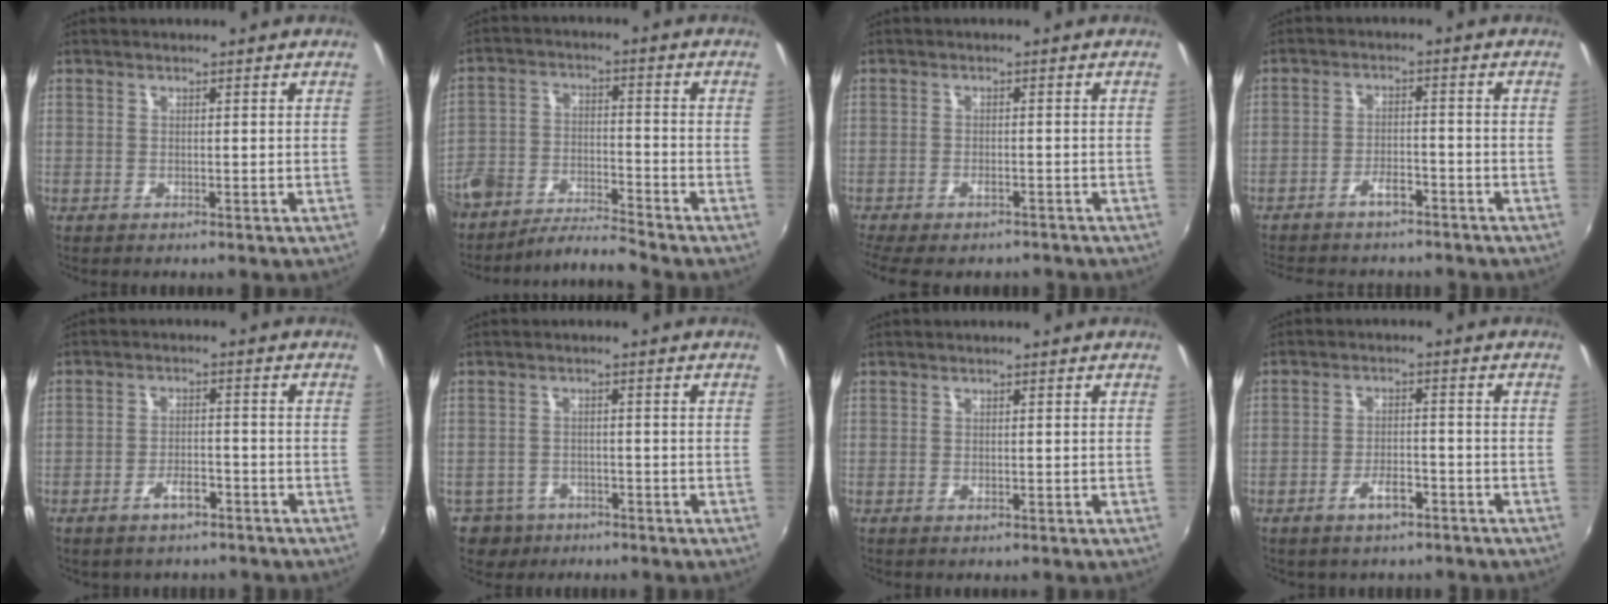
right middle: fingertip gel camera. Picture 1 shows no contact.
{"total": 6.9, "force": [-6.4, 1.4, 2.3], "torque": [-0.060, 0.006, -0.129]}
{"total": 7.2, "force": [-5.8, 2.4, 3.5], "torque": [-0.085, -0.025, -0.090]}
{"total": 7.5, "force": [-6.3, 2.6, 3.2], "torque": [-0.080, 0.005, -0.094]}
{"total": 4.2, "force": [-3.0, 1.9, 2.3], "torque": [-0.047, 0.005, -0.039]}
{"total": 5.2, "force": [-3.2, 3.9, 1.0], "torque": [-0.038, 0.001, -0.049]}
{"total": 0.0}
{"total": 4.4, "force": [-3.1, 1.9, 2.6], "torque": [-0.052, 0.004, -0.041]}